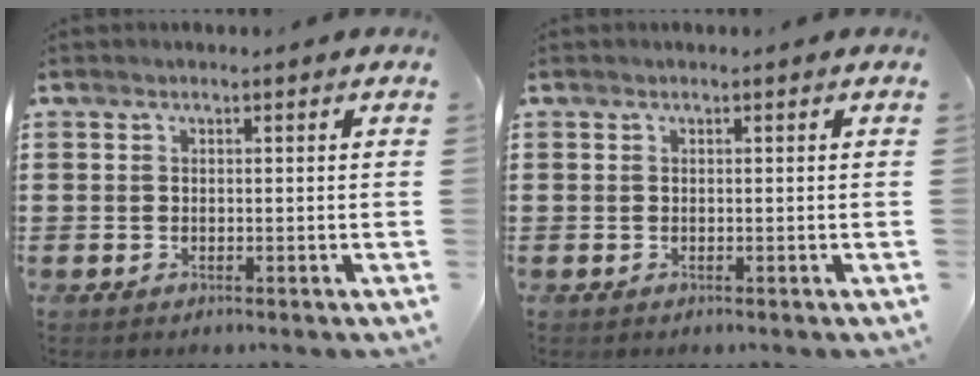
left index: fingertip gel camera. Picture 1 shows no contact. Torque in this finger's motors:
{"motor_torque": [-0.02, 0.01, 0.00, -0.01]}